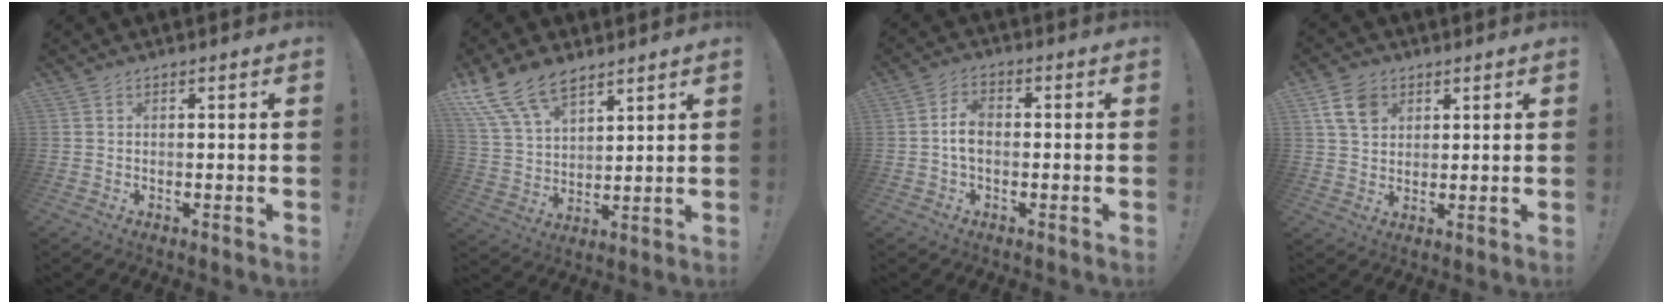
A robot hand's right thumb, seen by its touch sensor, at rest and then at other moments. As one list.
[{"total": 14.6, "force": [10.2, 7.7, 7.1], "torque": [-0.134, -0.056, 0.193]}, {"total": 5.6, "force": [-0.5, 3.5, 4.3], "torque": [-0.068, 0.005, -0.012]}, {"total": 8.7, "force": [4.1, 6.2, 4.6], "torque": [-0.086, -0.006, 0.081]}]